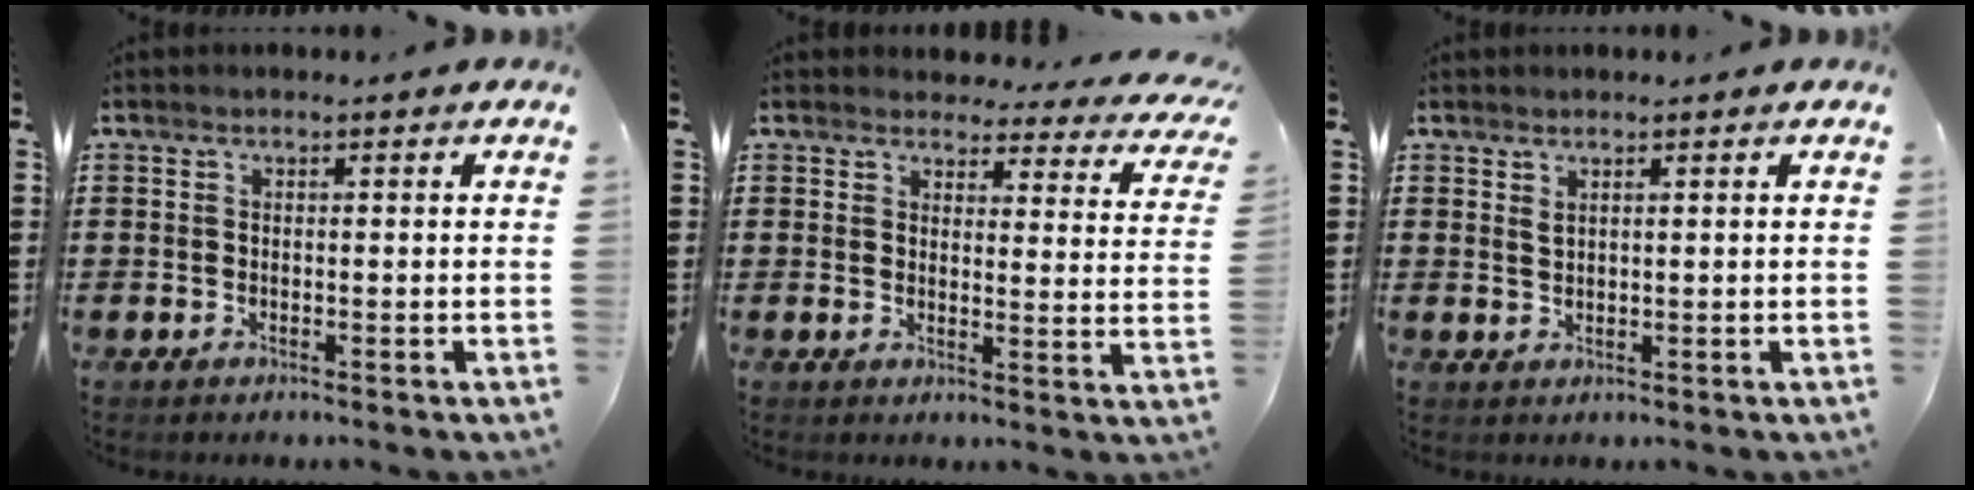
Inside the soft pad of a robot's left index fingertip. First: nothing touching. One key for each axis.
{"total": 3.4, "fx": 3.2, "fy": 0.8, "fz": 0.9, "tx": -0.028, "ty": -0.020, "tz": 0.053}
{"total": 1.2, "fx": 0.9, "fy": 0.4, "fz": 0.8, "tx": -0.019, "ty": 0.003, "tz": 0.015}